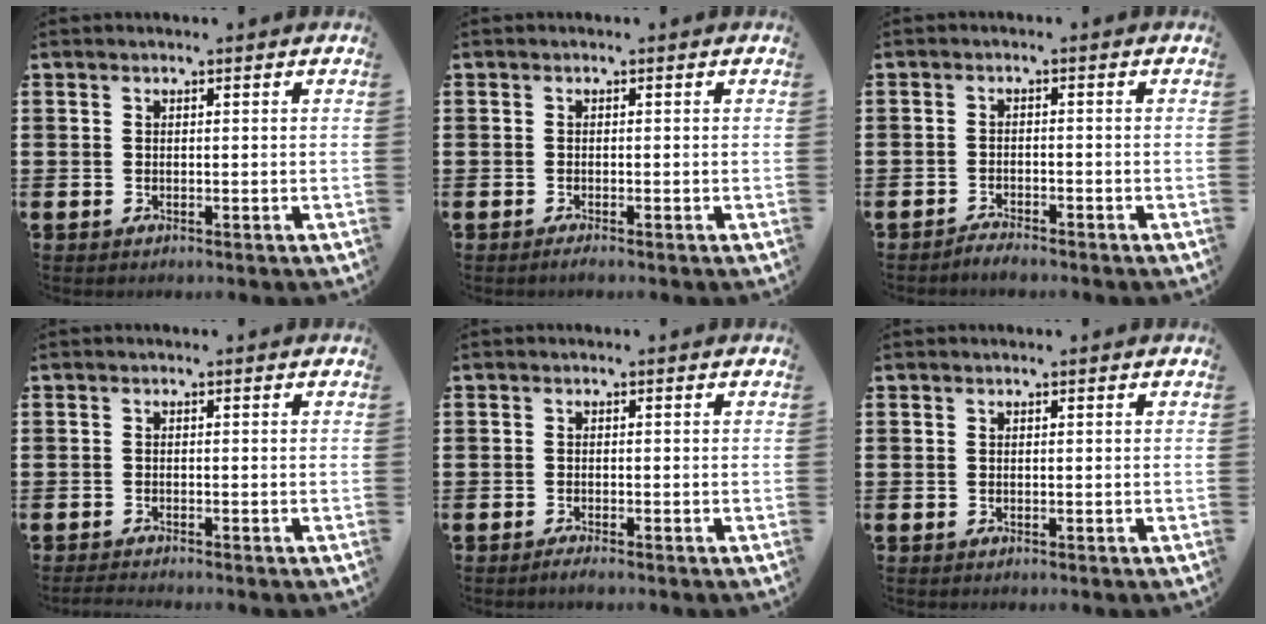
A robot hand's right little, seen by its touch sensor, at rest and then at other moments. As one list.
[{"total": 0.6, "force": [-0.4, 0.1, 0.5], "torque": [-0.001, -0.006, -0.008]}, {"total": 1.5, "force": [-1.5, 0.0, 0.1], "torque": [-0.006, 0.002, -0.029]}, {"total": 0.9, "force": [-0.8, 0.0, 0.4], "torque": [-0.006, -0.002, -0.016]}, {"total": 0.9, "force": [-0.6, 0.1, 0.6], "torque": [-0.012, -0.003, -0.011]}, {"total": 0.0}]